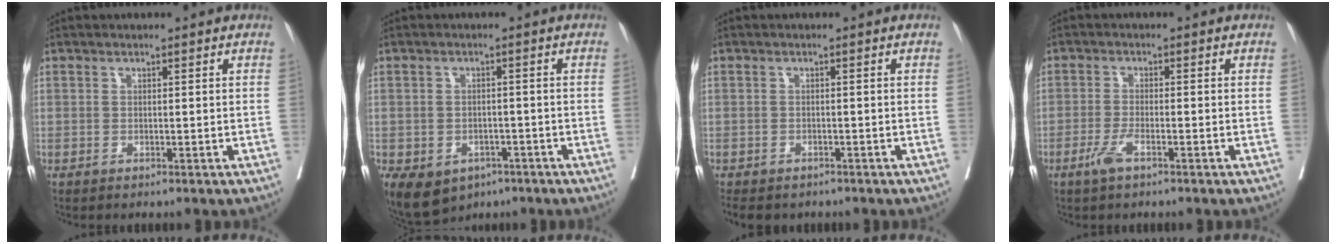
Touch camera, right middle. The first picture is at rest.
{"total": 9.1, "force": [-4.9, 6.6, 3.9], "torque": [-0.082, 0.003, -0.061]}
{"total": 6.8, "force": [-5.3, 3.5, 2.3], "torque": [-0.042, -0.005, -0.072]}
{"total": 2.8, "force": [-1.7, 0.5, 2.2], "torque": [-0.049, -0.002, -0.036]}